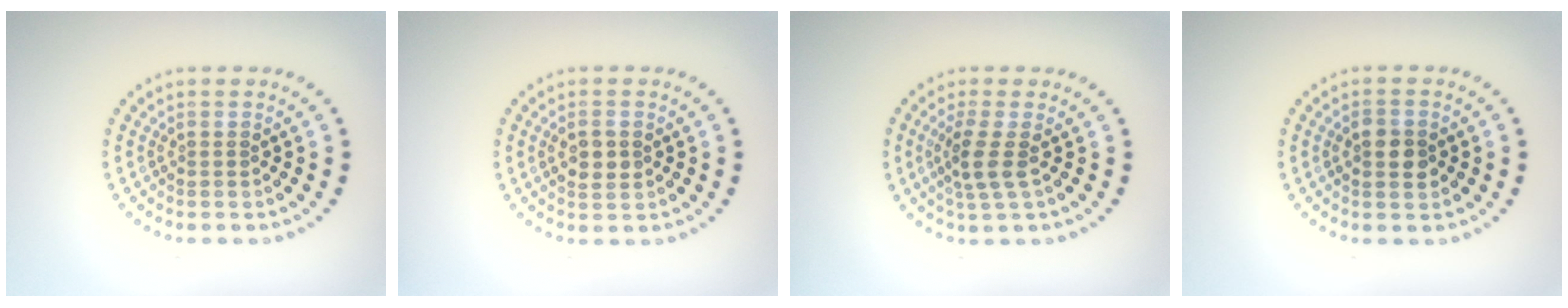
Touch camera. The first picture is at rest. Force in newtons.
{"total": 2.0, "press": 1.9, "slide": 0.3}
{"total": 2.7, "press": 2.1, "slide": 1.7}
{"total": 2.2, "press": 2.2, "slide": 0.1}